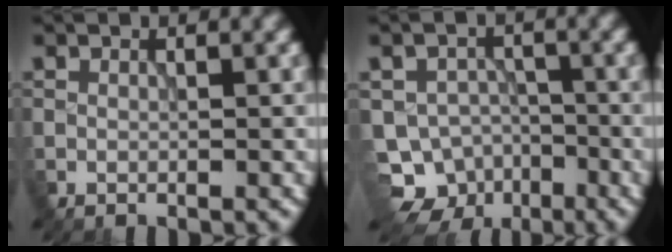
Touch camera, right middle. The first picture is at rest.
{"total": 6.6, "force": [-4.2, 4.8, 1.6], "torque": [-0.005, -0.007, -0.060]}